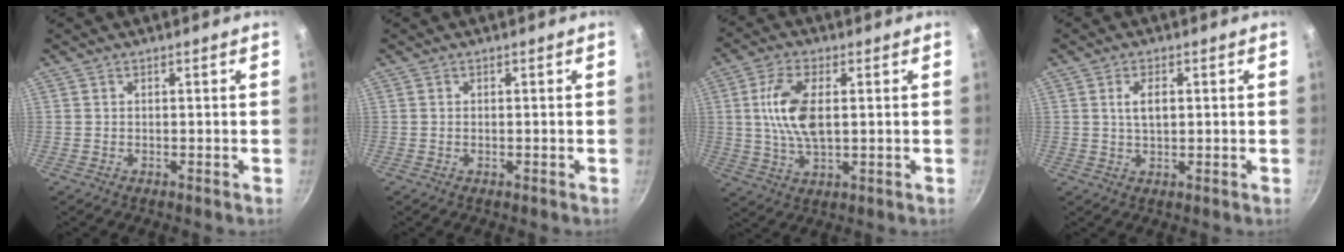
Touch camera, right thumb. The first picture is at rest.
{"total": 0.0}
{"total": 10.5, "force": [1.4, 5.0, 9.2], "torque": [-0.191, -0.002, 0.029]}
{"total": 3.8, "force": [0.8, 1.9, 3.2], "torque": [-0.056, -0.001, 0.017]}